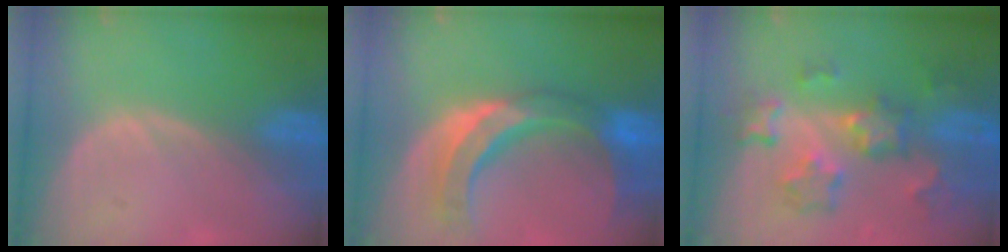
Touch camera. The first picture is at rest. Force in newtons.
{"total": 11.2, "press": 9.6, "slide": 5.9}
{"total": 9.2, "press": 8.1, "slide": 4.4}